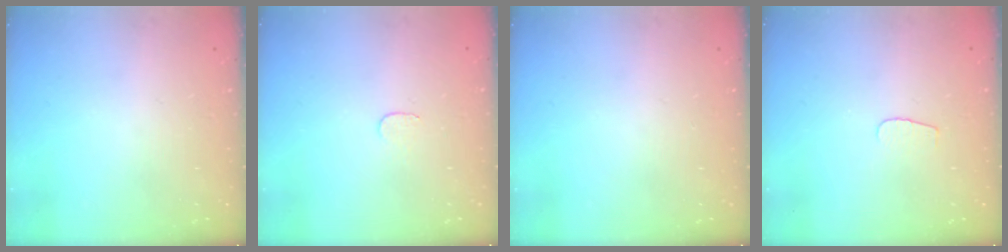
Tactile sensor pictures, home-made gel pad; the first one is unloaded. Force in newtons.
{"total": 3.0, "press": 3.0, "slide": 0.3}
{"total": 0.0}
{"total": 3.5, "press": 3.5, "slide": 0.4}